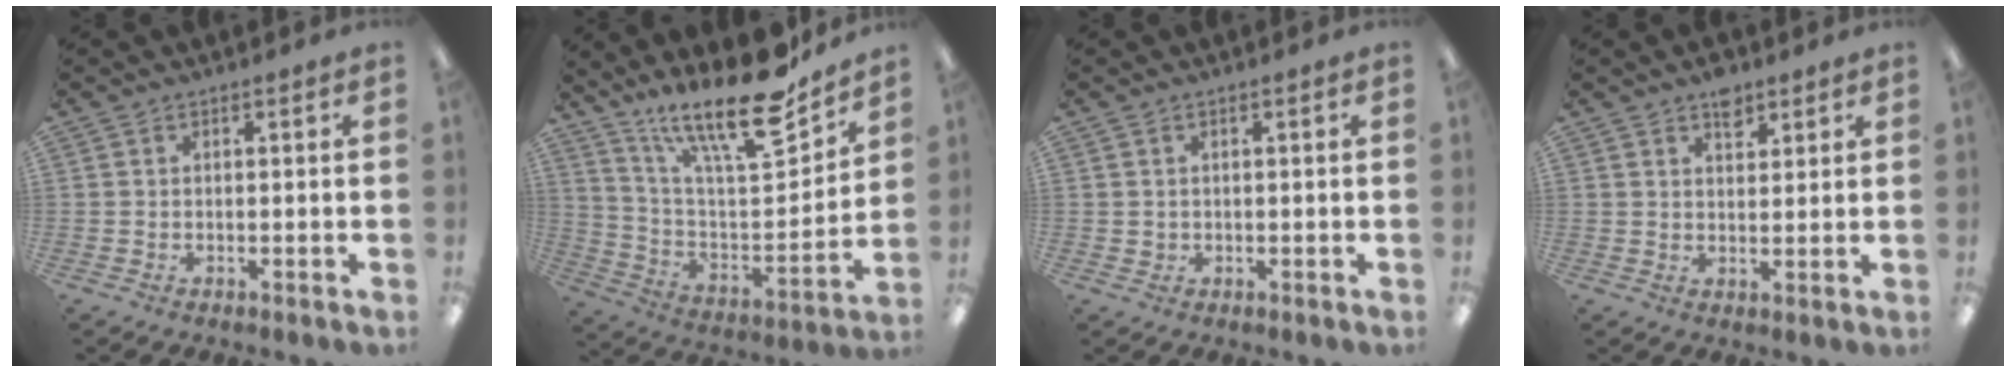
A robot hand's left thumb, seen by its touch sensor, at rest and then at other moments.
{"total": 22.4, "force": [16.7, 6.0, 13.7], "torque": [-0.230, -0.117, 0.281]}
{"total": 1.1, "force": [0.4, 1.0, 0.2], "torque": [-0.004, 0.005, 0.007]}
{"total": 4.8, "force": [3.3, 2.7, 2.3], "torque": [-0.011, -0.018, 0.052]}